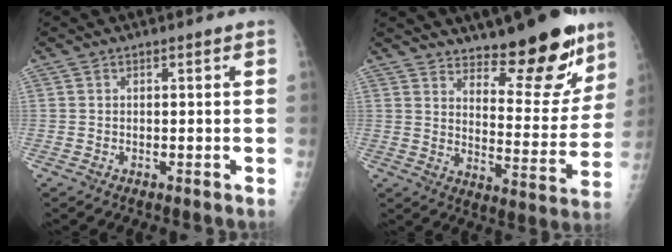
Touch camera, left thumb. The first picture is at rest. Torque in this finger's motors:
{"motor_torque": [0.39, 0.36, 0.07, -0.39, 0.14]}